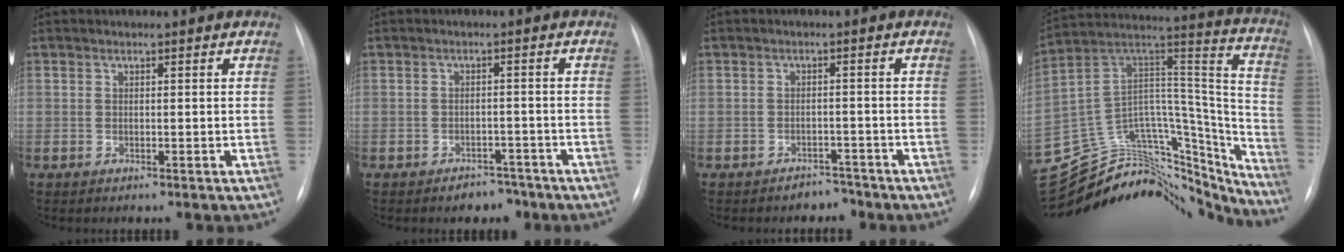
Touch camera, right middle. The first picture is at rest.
{"total": 2.8, "force": [-2.4, 1.6, 0.0], "torque": [-0.001, 0.008, -0.029]}
{"total": 2.5, "force": [-2.2, 1.1, -0.3], "torque": [0.003, 0.003, -0.028]}
{"total": 35.1, "force": [-31.3, 11.9, 10.8], "torque": [-0.180, 0.041, -0.444]}